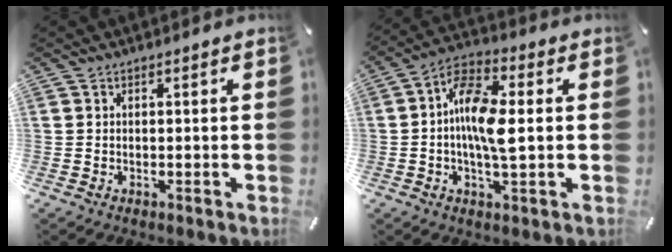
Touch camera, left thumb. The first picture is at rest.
{"total": 11.4, "force": [-0.2, 4.4, 10.5], "torque": [-0.208, 0.004, -0.004]}